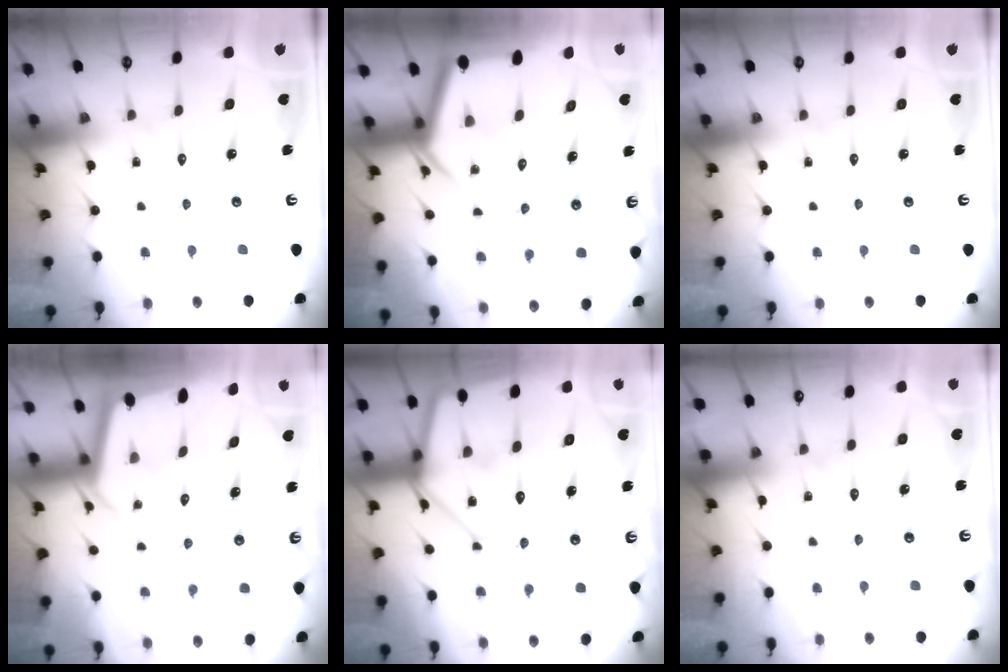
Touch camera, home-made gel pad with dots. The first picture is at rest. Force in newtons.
{"total": 6.5, "press": 6.5, "slide": 0.8}
{"total": 0.0}
{"total": 1.9, "press": 1.9, "slide": 0.2}
{"total": 16.0, "press": 15.9, "slide": 1.5}
{"total": 3.7, "press": 3.7, "slide": 0.6}